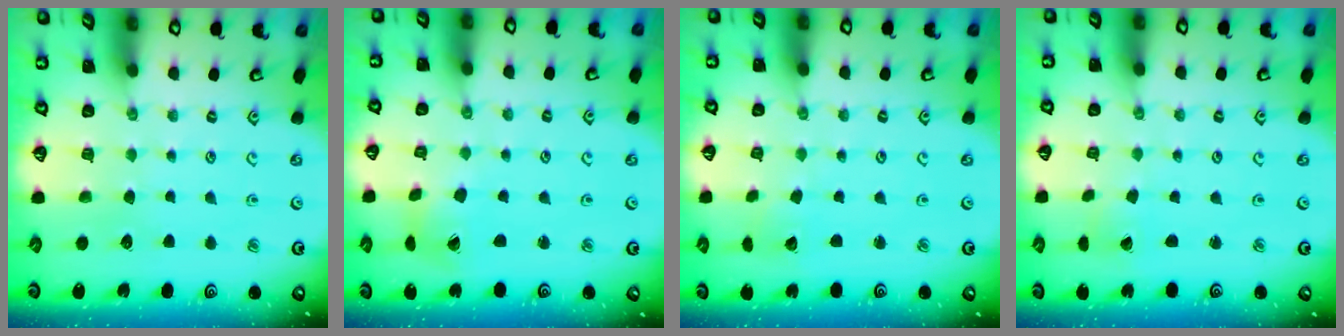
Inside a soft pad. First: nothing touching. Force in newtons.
{"total": 4.1, "press": 4.1, "slide": 0.5}
{"total": 1.7, "press": 1.7, "slide": 0.1}
{"total": 1.3, "press": 1.3, "slide": 0.1}